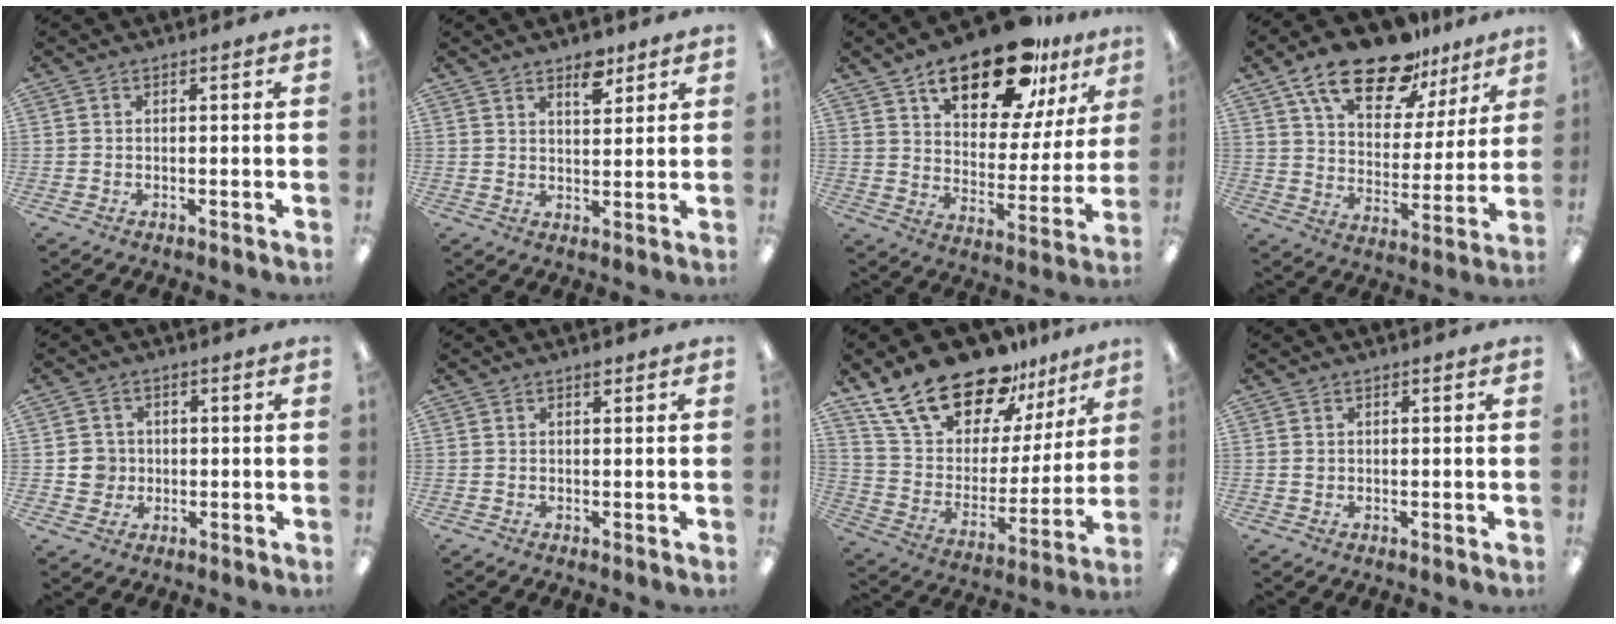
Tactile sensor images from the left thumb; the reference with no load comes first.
{"total": 5.7, "force": [4.3, 2.5, 2.8], "torque": [-0.016, -0.030, 0.069]}
{"total": 21.4, "force": [14.5, 9.2, 12.8], "torque": [-0.197, -0.074, 0.243]}
{"total": 18.7, "force": [13.3, 8.6, 10.0], "torque": [-0.174, -0.072, 0.232]}
{"total": 4.5, "force": [0.1, 4.4, 0.8], "torque": [-0.008, 0.004, -0.001]}
{"total": 1.1, "force": [0.8, 0.4, 0.6], "torque": [-0.005, -0.003, 0.013]}
{"total": 22.5, "force": [17.7, 10.1, 9.5], "torque": [-0.178, -0.121, 0.320]}
{"total": 0.8, "force": [0.3, 0.7, 0.2], "torque": [-0.004, 0.004, 0.004]}